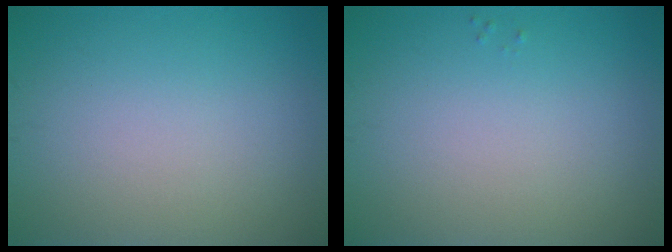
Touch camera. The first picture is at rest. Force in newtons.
{"total": 0.0}